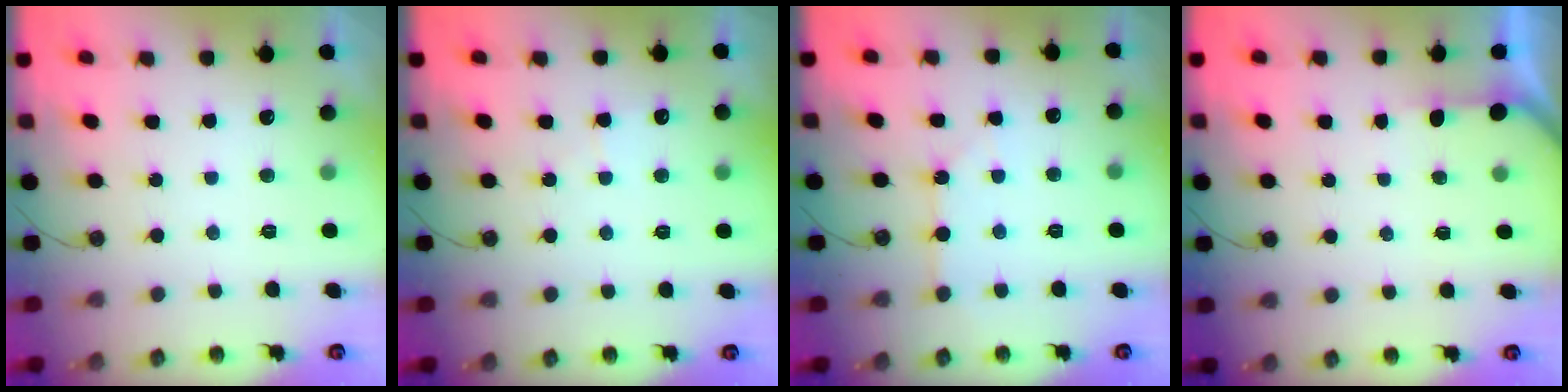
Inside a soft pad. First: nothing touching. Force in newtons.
{"total": 5.0, "press": 4.9, "slide": 0.6}
{"total": 2.9, "press": 2.9, "slide": 0.5}
{"total": 2.4, "press": 2.4, "slide": 0.3}